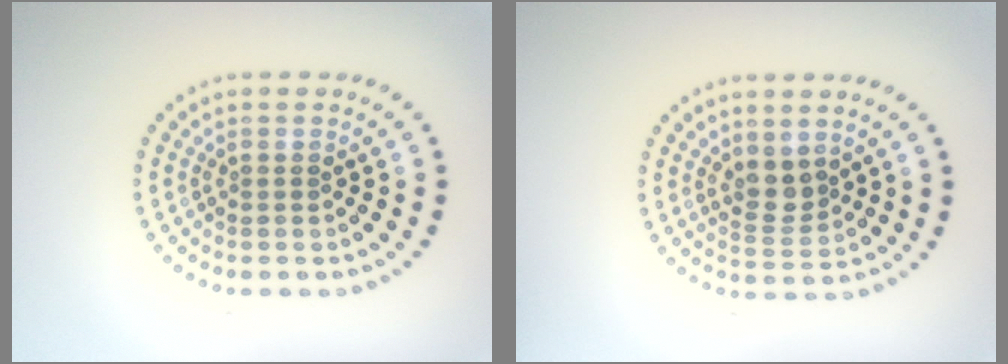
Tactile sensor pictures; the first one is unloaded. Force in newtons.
{"total": 2.2, "press": 1.8, "slide": 1.2}